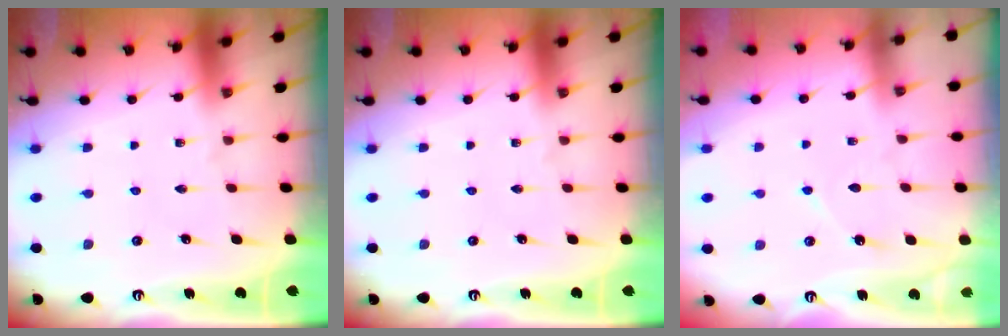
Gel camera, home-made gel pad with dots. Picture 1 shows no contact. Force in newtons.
{"total": 0.0}
{"total": 4.0, "press": 3.9, "slide": 0.5}